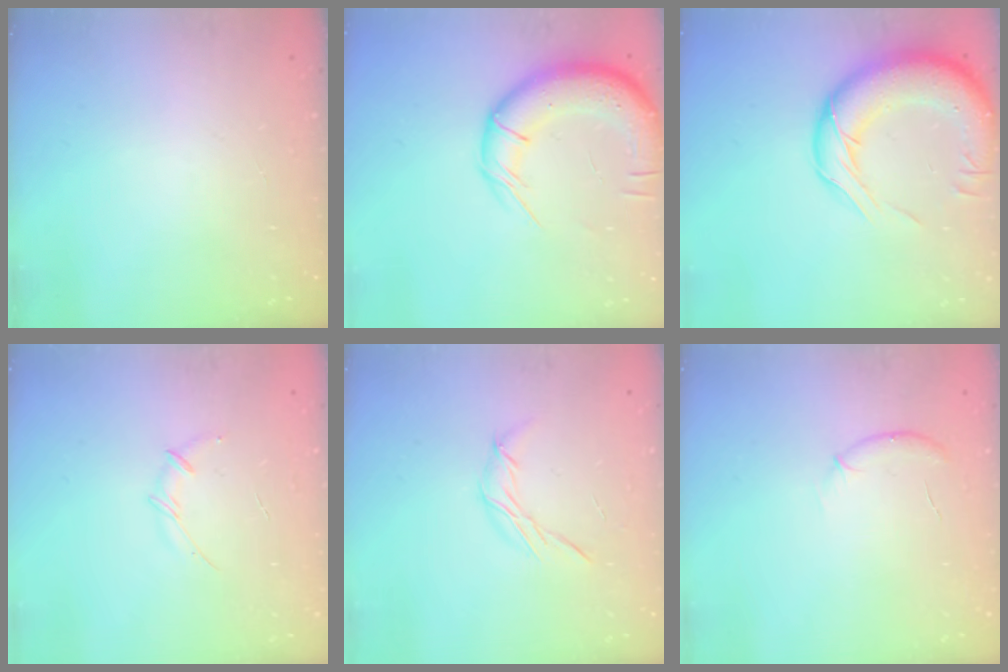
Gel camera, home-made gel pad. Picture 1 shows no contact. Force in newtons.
{"total": 16.0, "press": 15.5, "slide": 4.1}
{"total": 17.0, "press": 16.5, "slide": 4.1}
{"total": 4.6, "press": 4.5, "slide": 1.1}
{"total": 5.9, "press": 5.9, "slide": 0.3}
{"total": 7.0, "press": 6.8, "slide": 1.5}